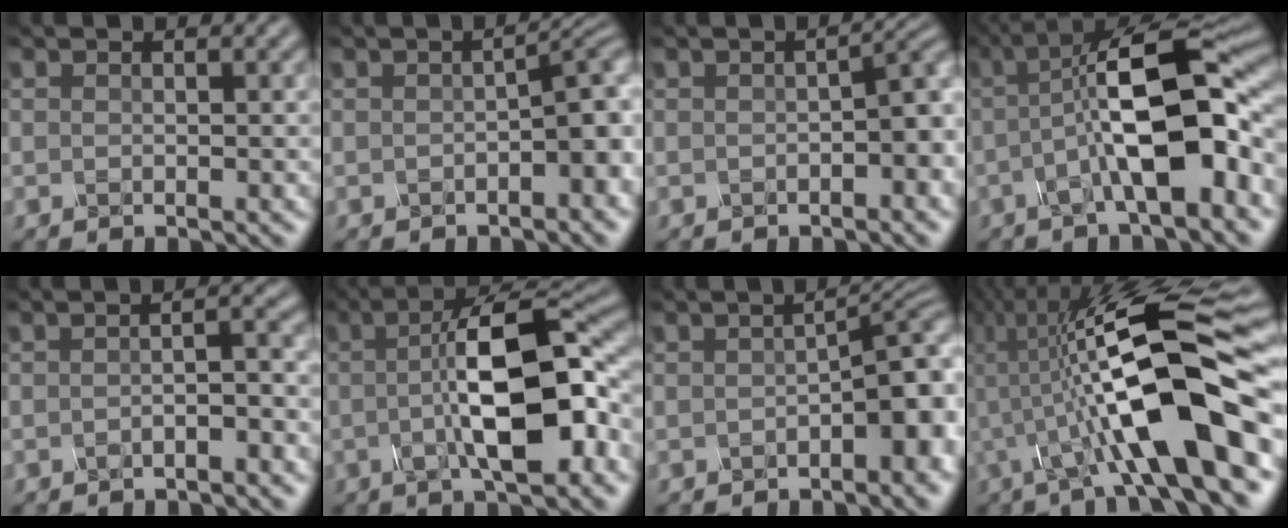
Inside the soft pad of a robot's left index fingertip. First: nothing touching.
{"total": 4.4, "force": [-0.8, 1.6, 4.0], "torque": [-0.044, 0.009, -0.012]}
{"total": 3.1, "force": [-0.6, 1.1, 2.9], "torque": [-0.036, 0.011, -0.011]}
{"total": 10.6, "force": [-0.8, 3.2, 10.1], "torque": [-0.158, 0.018, -0.019]}
{"total": 2.0, "force": [-1.0, 0.4, 1.6], "torque": [-0.029, 0.005, -0.021]}
{"total": 10.6, "force": [-0.8, 3.1, 10.2], "torque": [-0.150, 0.014, -0.018]}
{"total": 5.1, "force": [-0.9, 2.0, 4.6], "torque": [-0.050, 0.007, -0.014]}
{"total": 14.4, "force": [-1.4, 3.5, 13.9], "torque": [-0.224, 0.029, -0.035]}